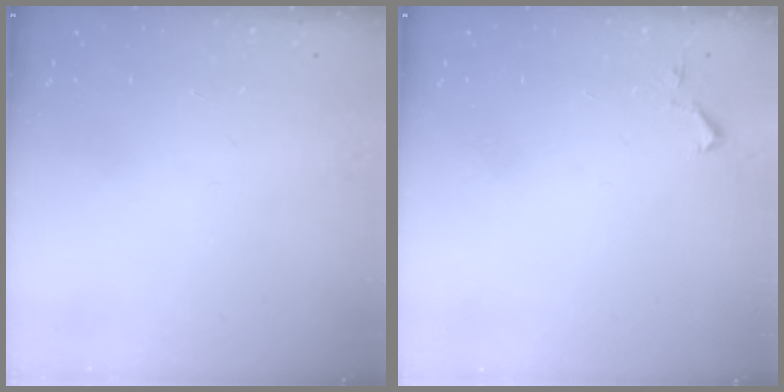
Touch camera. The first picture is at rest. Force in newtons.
{"total": 3.5, "press": 3.4, "slide": 0.6}